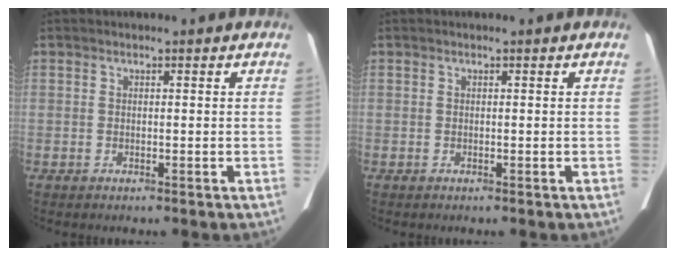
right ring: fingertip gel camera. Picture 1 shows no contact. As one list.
[{"total": 0.0}]